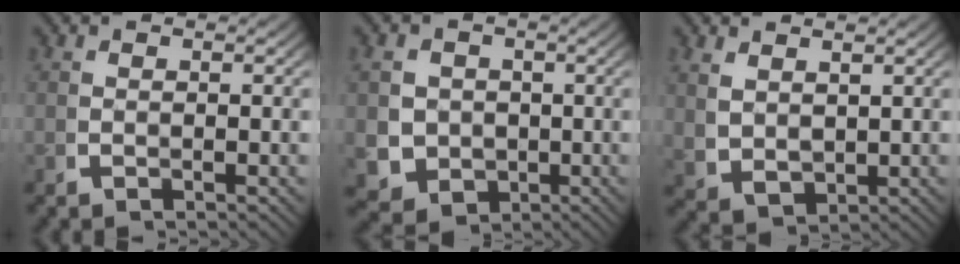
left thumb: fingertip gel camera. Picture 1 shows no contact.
{"total": 8.4, "force": [-1.9, 7.4, 3.4], "torque": [-0.078, -0.050, -0.012]}
{"total": 3.0, "force": [1.2, 2.1, 1.7], "torque": [-0.046, -0.022, 0.046]}